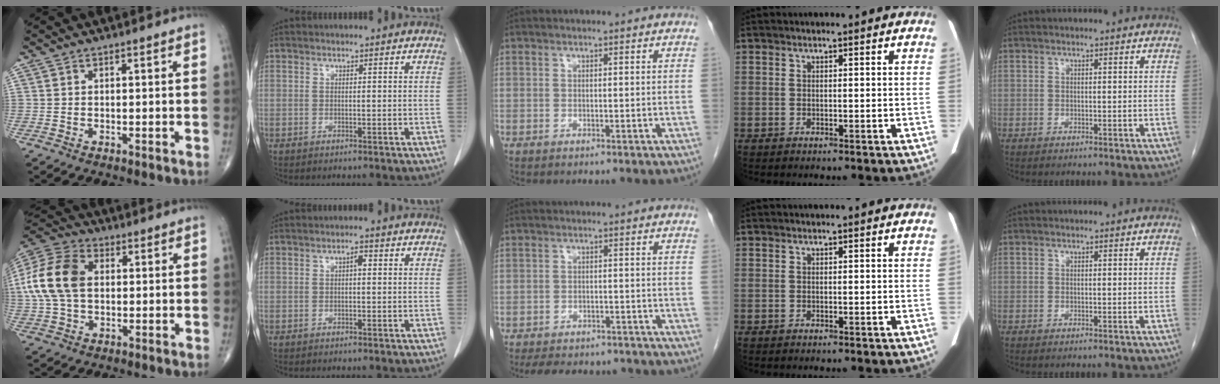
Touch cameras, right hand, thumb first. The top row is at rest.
{"thumb": {"total": 14.9, "force": [1.6, 9.8, 11.1], "torque": [-0.230, 0.023, 0.024]}, "index": {"total": 1.2, "force": [0.2, 0.4, 1.1], "torque": [-0.017, 0.004, 0.002]}, "middle": {"total": 11.9, "force": [-10.4, 4.5, 3.8], "torque": [-0.069, 0.004, -0.129]}}